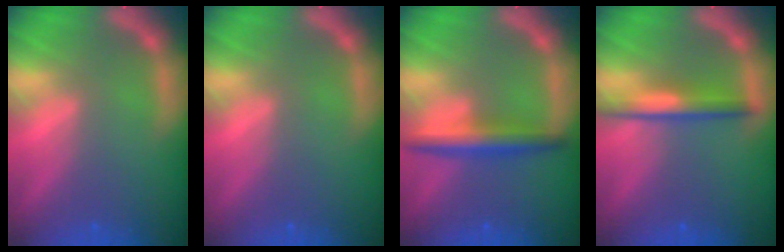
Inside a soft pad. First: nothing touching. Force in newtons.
{"total": 0.0}
{"total": 4.0}
{"total": 3.5}